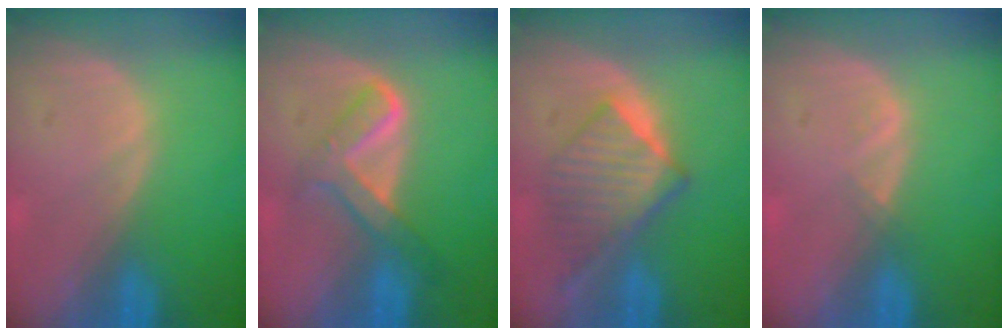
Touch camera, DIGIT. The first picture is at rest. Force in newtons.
{"total": 5.2, "press": 5.2, "slide": 0.5}
{"total": 6.5, "press": 6.4, "slide": 1.0}
{"total": 1.0, "press": 0.9, "slide": 0.5}